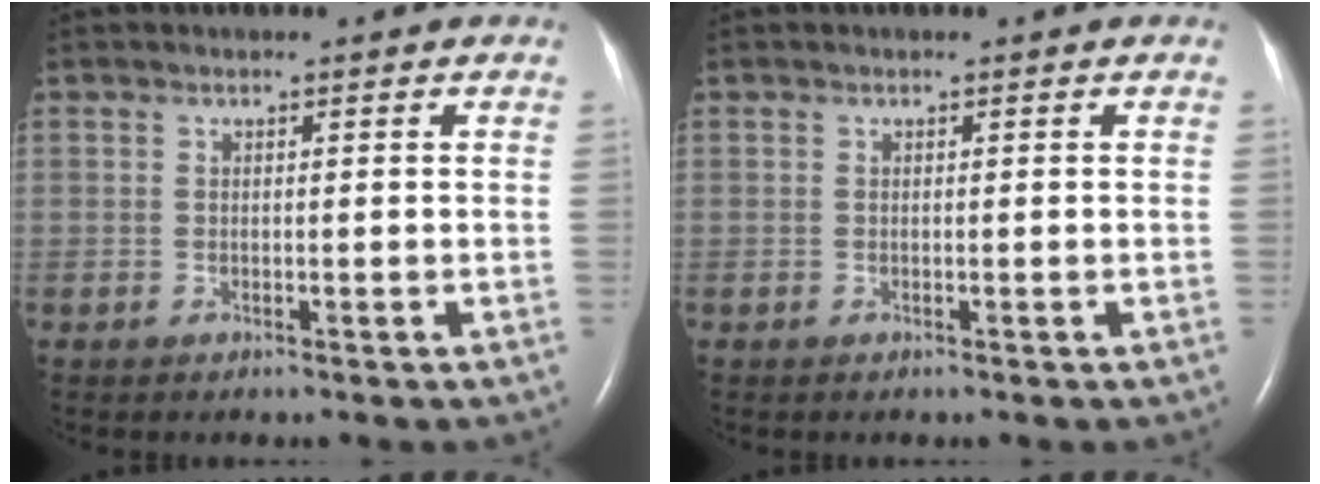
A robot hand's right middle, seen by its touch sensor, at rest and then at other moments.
{"total": 0.0}